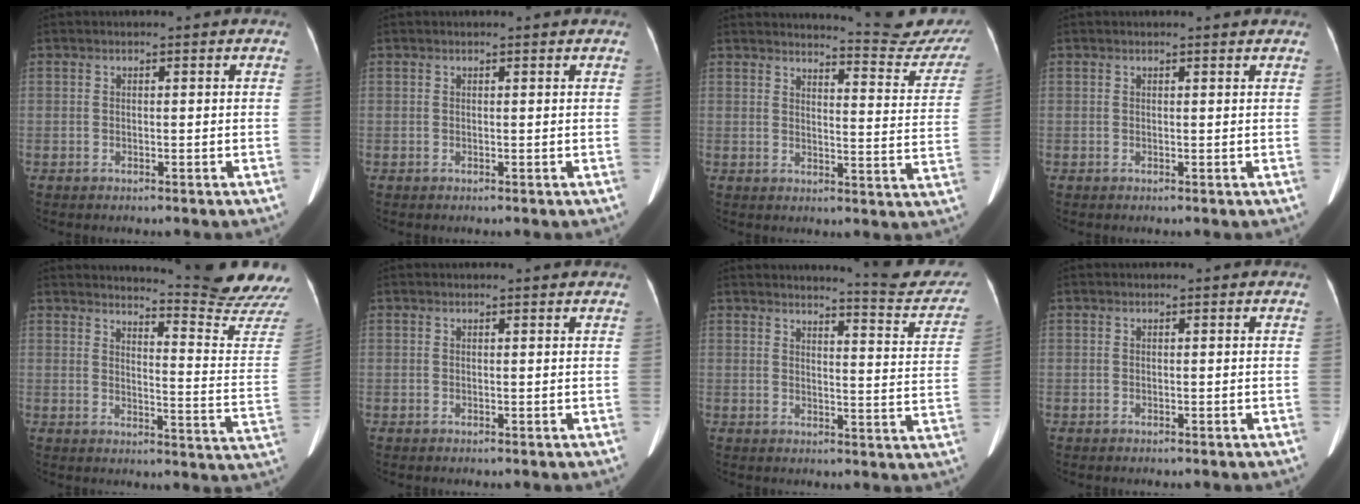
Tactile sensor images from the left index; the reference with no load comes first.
{"total": 1.0, "force": [0.9, 0.0, 0.3], "torque": [-0.011, 0.005, 0.012]}
{"total": 14.5, "force": [14.3, -0.2, 2.1], "torque": [-0.019, -0.102, 0.146]}
{"total": 1.7, "force": [1.7, 0.0, 0.4], "torque": [-0.011, 0.002, 0.017]}
{"total": 15.9, "force": [15.5, -3.0, 2.1], "torque": [-0.036, -0.151, 0.172]}
{"total": 1.3, "force": [1.3, 0.0, 0.3], "torque": [-0.011, 0.004, 0.015]}
{"total": 11.5, "force": [11.3, 0.3, 2.2], "torque": [-0.012, -0.063, 0.117]}
{"total": 0.0}